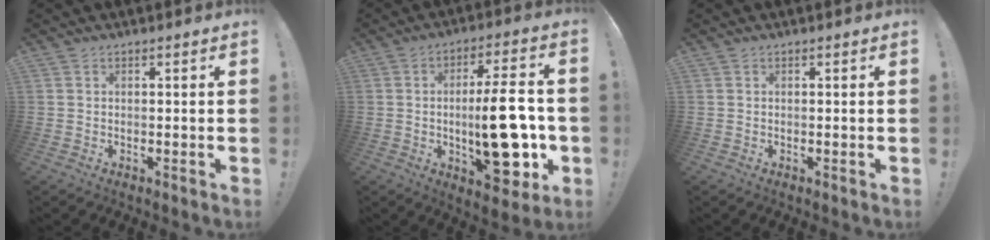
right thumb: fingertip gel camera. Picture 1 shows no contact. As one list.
[{"total": 20.2, "force": [-2.6, 7.2, 18.7], "torque": [-0.275, -0.003, -0.038]}, {"total": 0.0}]